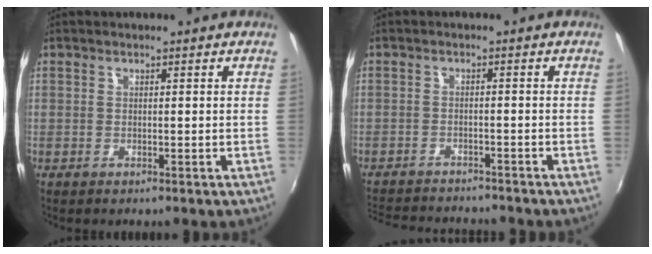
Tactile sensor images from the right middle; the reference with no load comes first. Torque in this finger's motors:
{"motor_torque": [0.91, -1.23, 0.09, 0.03]}